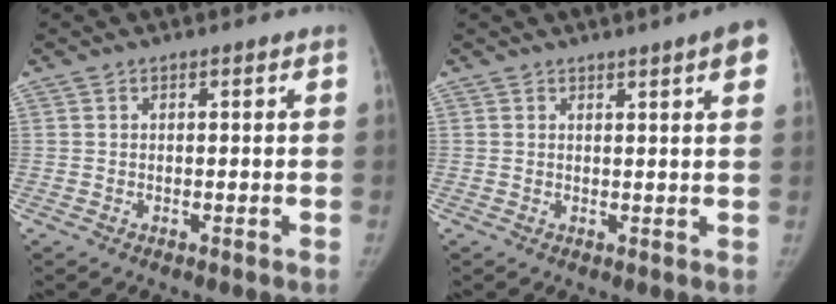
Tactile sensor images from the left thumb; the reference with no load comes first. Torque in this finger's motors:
{"motor_torque": [1.75, 1.30, 1.27, -0.77, 0.16]}